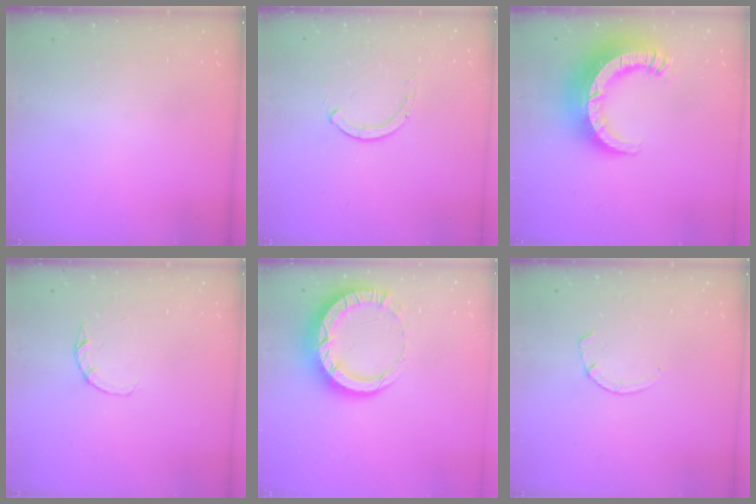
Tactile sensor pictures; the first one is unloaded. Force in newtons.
{"total": 0.0}
{"total": 15.8, "press": 15.7, "slide": 1.6}
{"total": 2.2, "press": 2.2, "slide": 0.4}
{"total": 10.4, "press": 10.4, "slide": 1.0}
{"total": 2.9, "press": 2.9, "slide": 0.4}